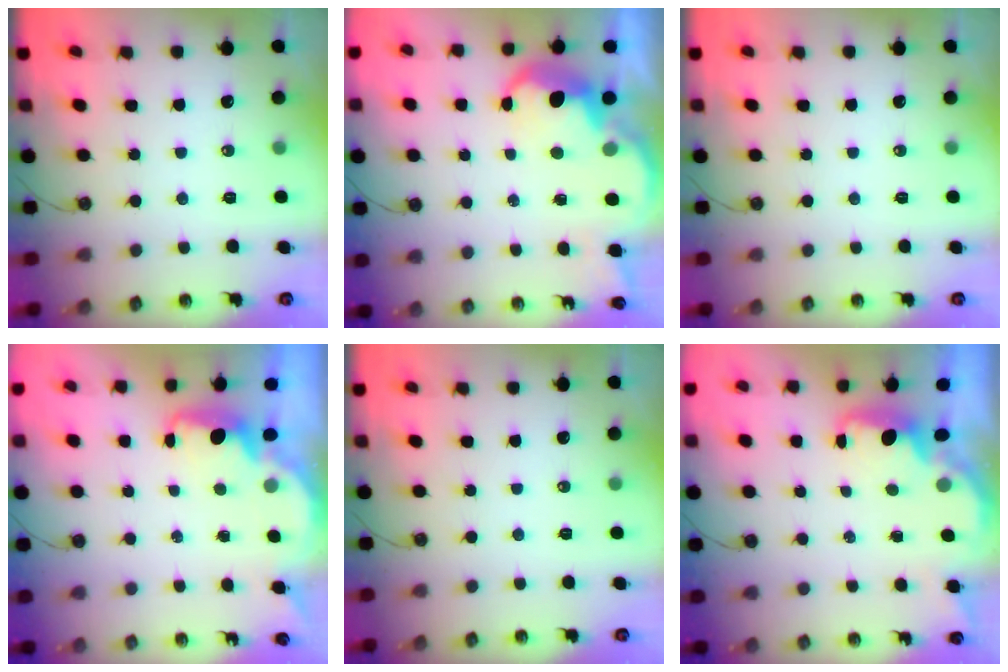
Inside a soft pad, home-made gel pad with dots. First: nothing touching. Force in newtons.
{"total": 7.3, "press": 7.3, "slide": 0.6}
{"total": 0.0}
{"total": 1.6, "press": 1.5, "slide": 0.6}
{"total": 0.0}
{"total": 1.4, "press": 1.2, "slide": 0.6}